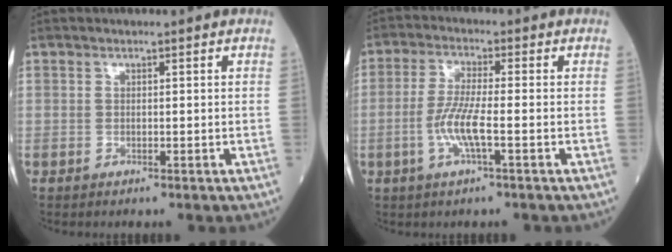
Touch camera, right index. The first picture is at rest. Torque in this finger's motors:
{"motor_torque": [0.21, -0.20, 0.13, 0.06]}